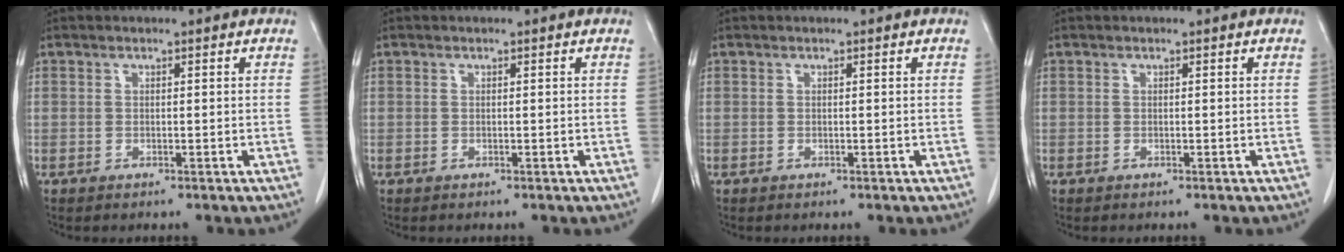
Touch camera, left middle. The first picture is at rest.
{"total": 0.0}
{"total": 0.0}
{"total": 0.0}